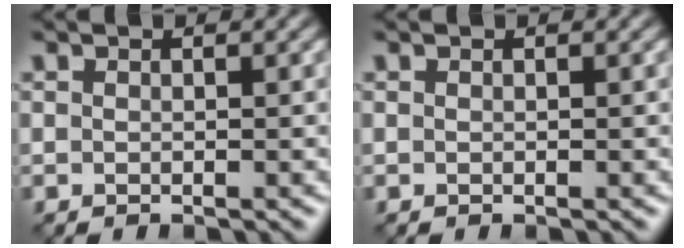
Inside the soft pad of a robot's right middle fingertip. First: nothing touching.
{"total": 0.0}